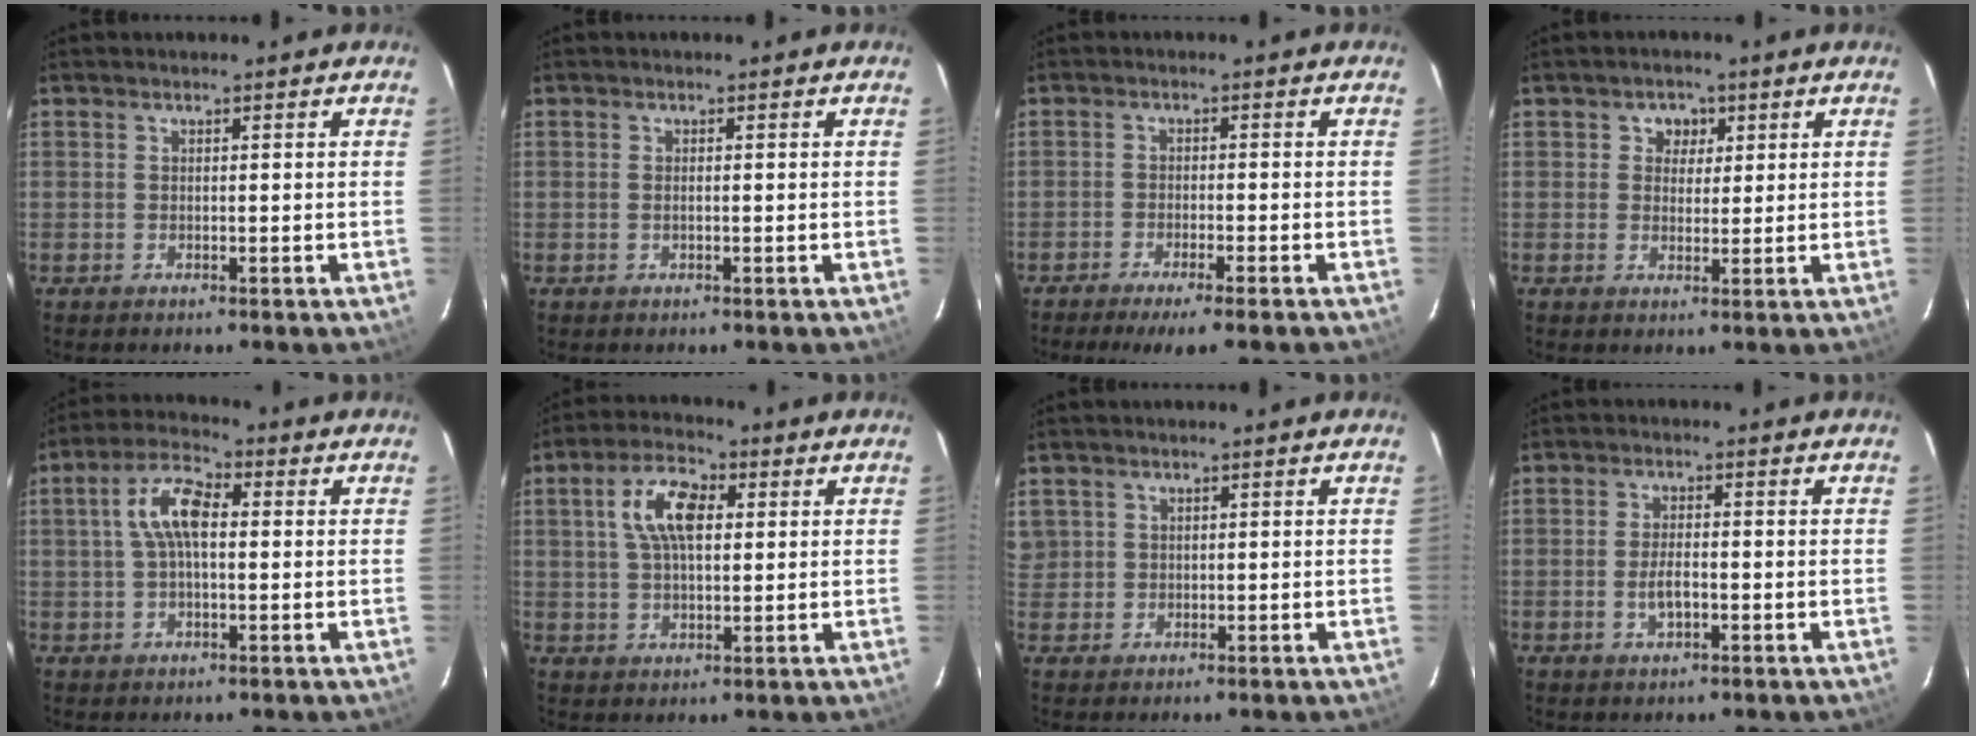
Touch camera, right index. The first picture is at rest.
{"total": 0.6, "force": [-0.2, 0.2, 0.6], "torque": [-0.014, 0.002, -0.003]}
{"total": 6.8, "force": [-5.4, 0.4, 4.1], "torque": [-0.089, -0.017, -0.088]}
{"total": 3.4, "force": [1.2, 3.1, 0.7], "torque": [0.000, 0.010, 0.017]}
{"total": 7.7, "force": [0.8, 3.4, 6.8], "torque": [-0.139, 0.023, 0.015]}
{"total": 8.9, "force": [2.3, 4.4, 7.4], "torque": [-0.141, 0.022, 0.041]}
{"total": 3.0, "force": [1.1, 2.8, 0.4], "torque": [0.004, 0.008, 0.020]}
{"total": 3.2, "force": [-1.0, 1.3, 2.8], "torque": [-0.056, -0.001, -0.015]}